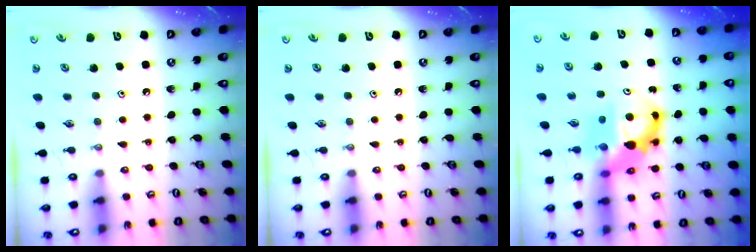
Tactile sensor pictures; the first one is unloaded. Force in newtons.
{"total": 0.0}
{"total": 9.6, "press": 9.6, "slide": 1.1}